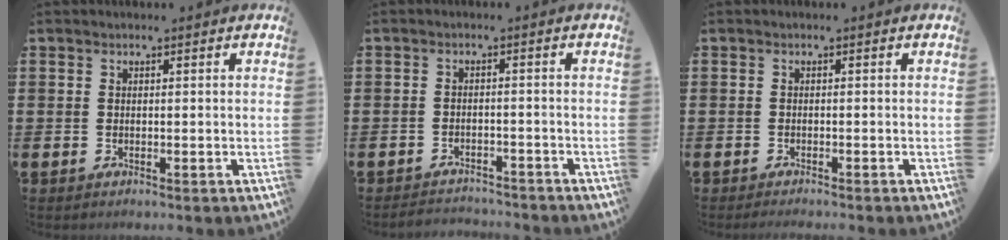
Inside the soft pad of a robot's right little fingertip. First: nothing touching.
{"total": 2.1, "force": [-2.1, 0.0, -0.3], "torque": [-0.003, 0.004, -0.047]}
{"total": 0.6, "force": [-0.6, -0.1, 0.2], "torque": [-0.003, -0.003, -0.012]}